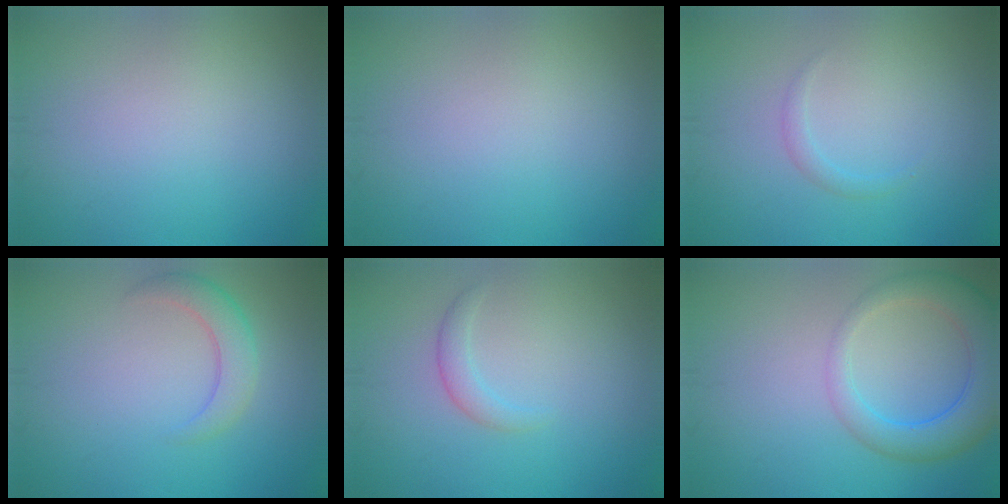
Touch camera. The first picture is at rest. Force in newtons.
{"total": 0.0}
{"total": 0.9, "press": 0.9, "slide": 0.0}
{"total": 2.8, "press": 2.8, "slide": 0.1}
{"total": 1.4, "press": 1.4, "slide": 0.2}
{"total": 5.5, "press": 5.5, "slide": 0.3}